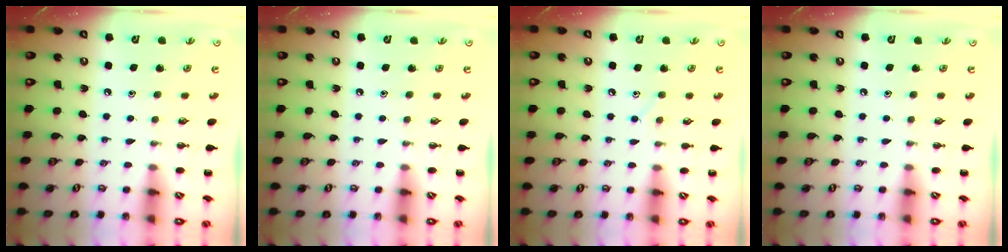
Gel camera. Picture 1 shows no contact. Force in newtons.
{"total": 0.0}
{"total": 5.4, "press": 5.2, "slide": 1.5}
{"total": 0.0}